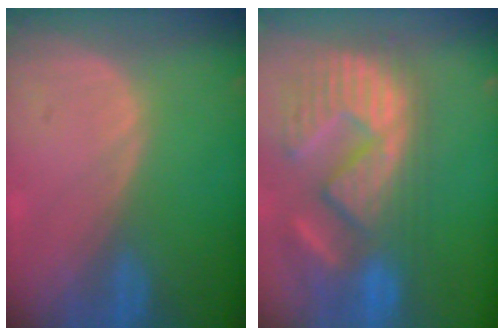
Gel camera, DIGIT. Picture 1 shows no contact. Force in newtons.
{"total": 14.0, "press": 12.2, "slide": 6.7}